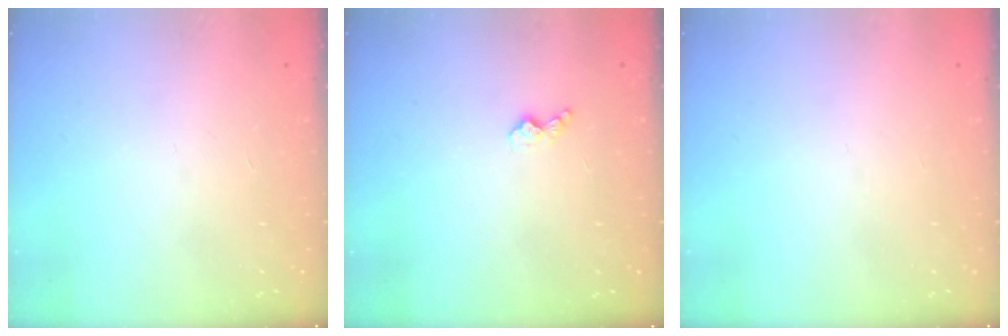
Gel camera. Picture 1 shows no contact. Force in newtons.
{"total": 4.4, "press": 4.4, "slide": 0.6}
{"total": 0.0}